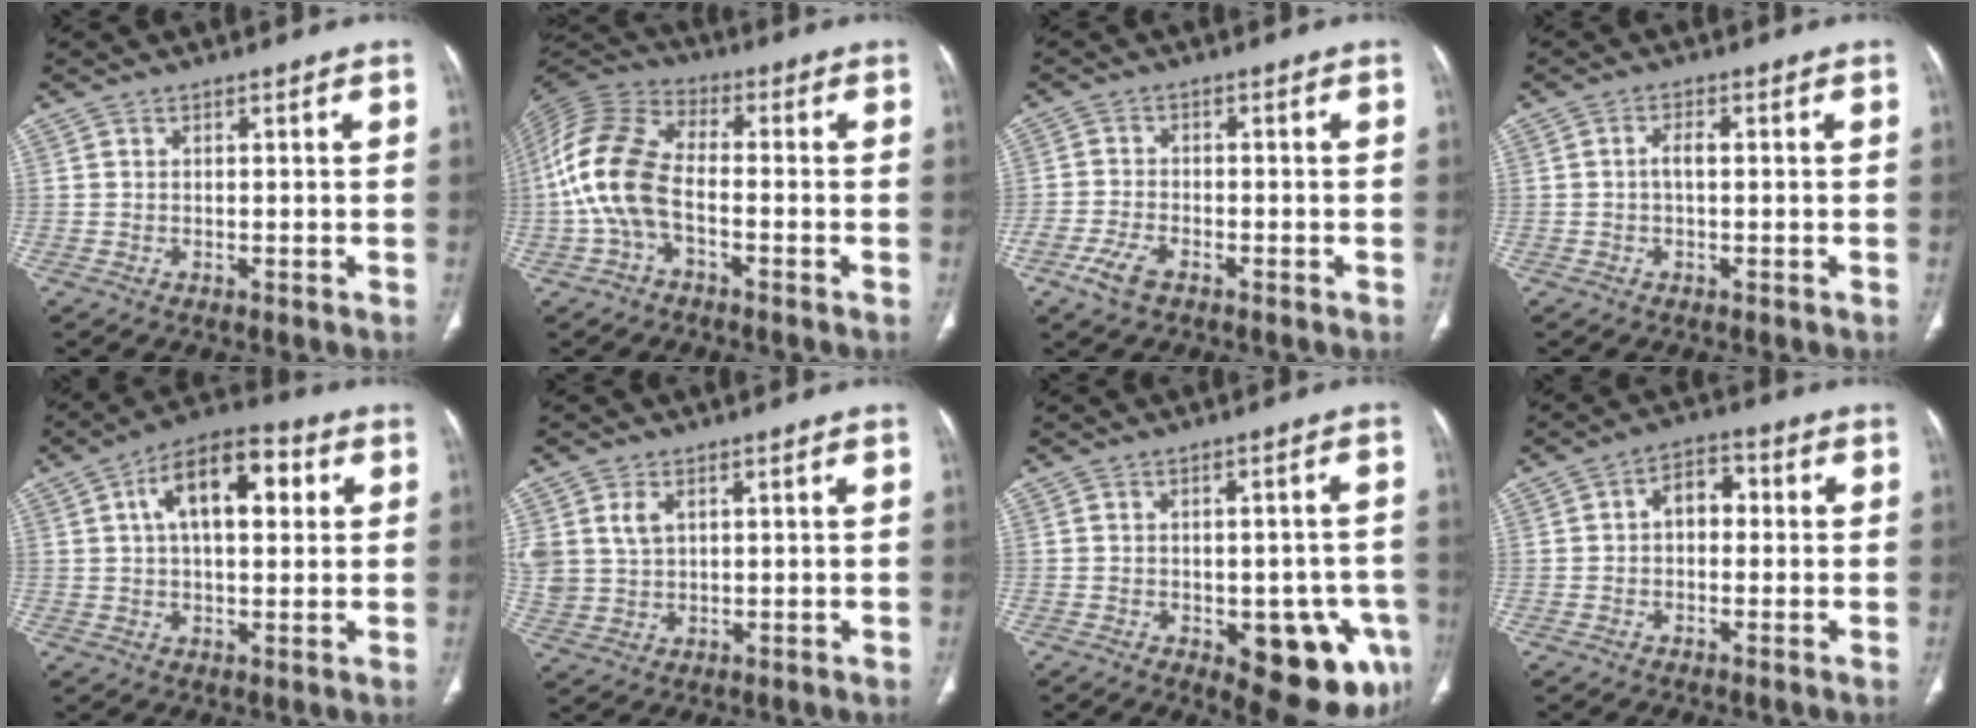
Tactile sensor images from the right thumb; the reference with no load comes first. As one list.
[{"total": 13.2, "force": [-2.7, 7.5, 10.5], "torque": [-0.232, 0.033, -0.060]}, {"total": 4.8, "force": [-3.0, 2.3, 3.1], "torque": [-0.071, 0.010, -0.056]}, {"total": 2.2, "force": [-0.1, 1.0, 2.0], "torque": [-0.039, 0.007, -0.004]}, {"total": 14.0, "force": [3.8, 7.1, 11.5], "torque": [-0.168, 0.022, 0.055]}, {"total": 7.1, "force": [2.4, 5.1, 4.2], "torque": [-0.087, -0.004, 0.061]}, {"total": 15.3, "force": [-5.7, 7.2, 12.2], "torque": [-0.108, 0.015, -0.053]}, {"total": 5.8, "force": [0.2, 4.0, 4.2], "torque": [-0.046, 0.023, -0.007]}]